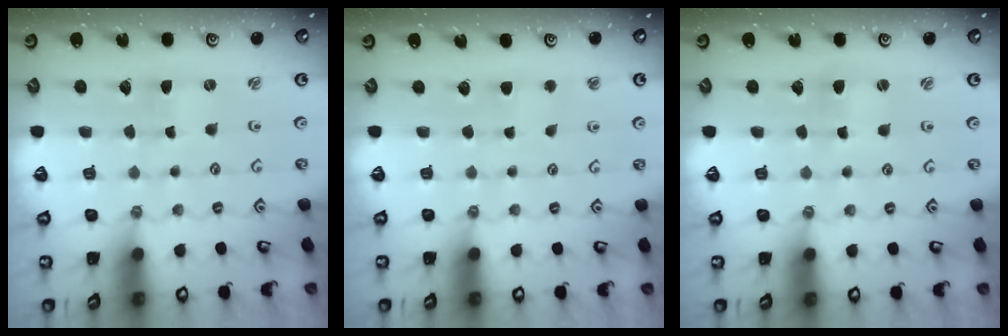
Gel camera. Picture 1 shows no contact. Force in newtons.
{"total": 2.8, "press": 2.8, "slide": 0.5}
{"total": 1.9, "press": 1.9, "slide": 0.3}